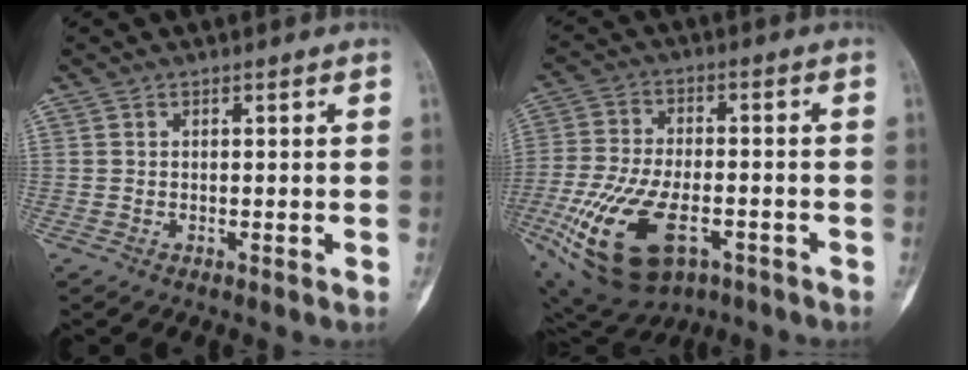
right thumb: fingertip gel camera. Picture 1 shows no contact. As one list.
[{"total": 19.8, "force": [-7.8, 10.4, 15.0], "torque": [-0.308, 0.007, -0.121]}]